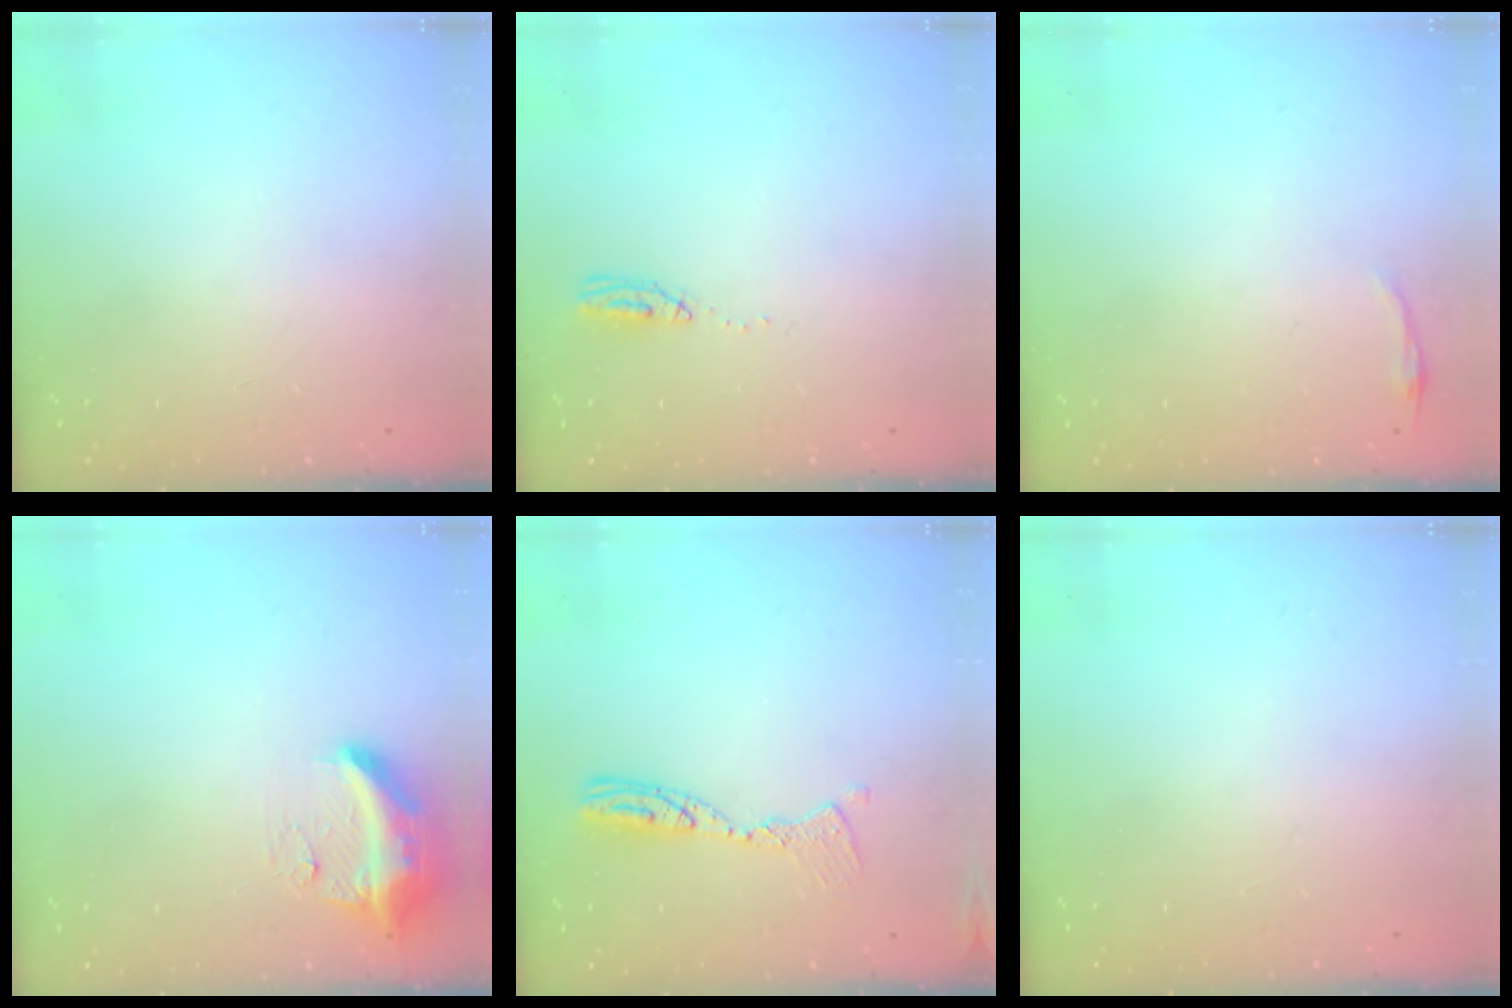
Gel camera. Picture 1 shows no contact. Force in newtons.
{"total": 4.5, "press": 4.5, "slide": 0.6}
{"total": 2.9, "press": 2.8, "slide": 0.7}
{"total": 10.7, "press": 10.7, "slide": 1.1}
{"total": 10.5, "press": 10.5, "slide": 1.0}
{"total": 0.0}